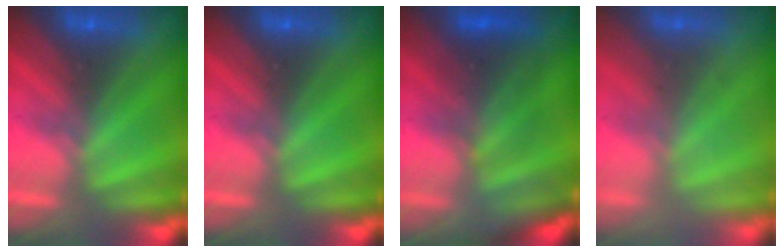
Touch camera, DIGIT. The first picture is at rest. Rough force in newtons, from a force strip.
{"total": 0.0}
{"total": 2.3}
{"total": 2.2}